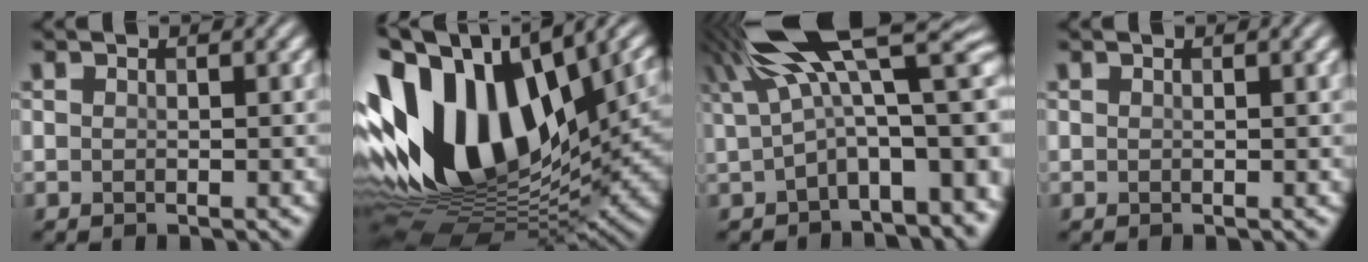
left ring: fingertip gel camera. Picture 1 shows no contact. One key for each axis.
{"total": 17.4, "fx": 2.8, "fy": 10.7, "fz": 13.5, "tx": -0.274, "ty": 0.017, "tz": 0.040}
{"total": 15.1, "fx": 4.3, "fy": 6.2, "fz": 13.1, "tx": -0.198, "ty": 0.010, "tz": 0.093}
{"total": 0.6, "fx": 0.4, "fy": 0.1, "fz": 0.5, "tx": -0.004, "ty": 0.005, "tz": 0.005}